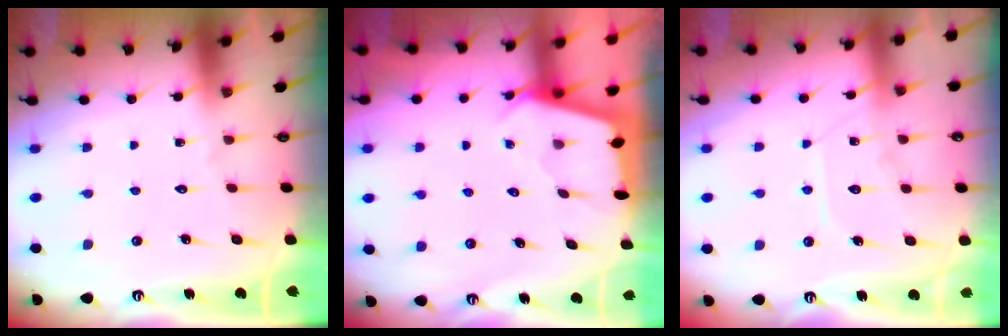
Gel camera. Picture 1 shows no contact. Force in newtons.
{"total": 2.6, "press": 2.5, "slide": 0.3}
{"total": 9.0, "press": 9.0, "slide": 0.9}